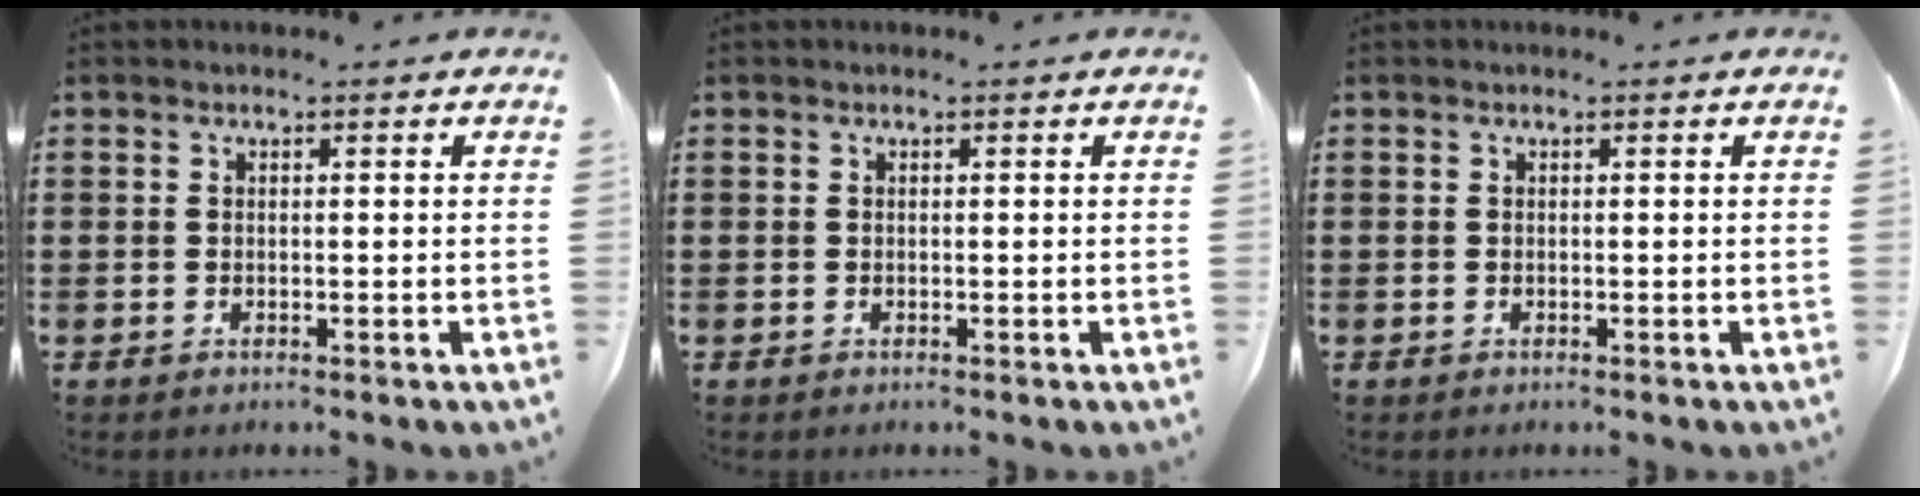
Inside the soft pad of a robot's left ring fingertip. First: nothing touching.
{"total": 0.0}
{"total": 0.0}